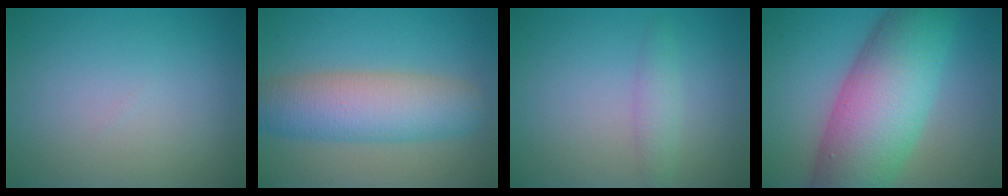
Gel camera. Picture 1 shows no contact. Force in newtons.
{"total": 6.9, "press": 6.9, "slide": 0.3}
{"total": 1.7, "press": 1.7, "slide": 0.1}
{"total": 12.8, "press": 12.8, "slide": 0.3}